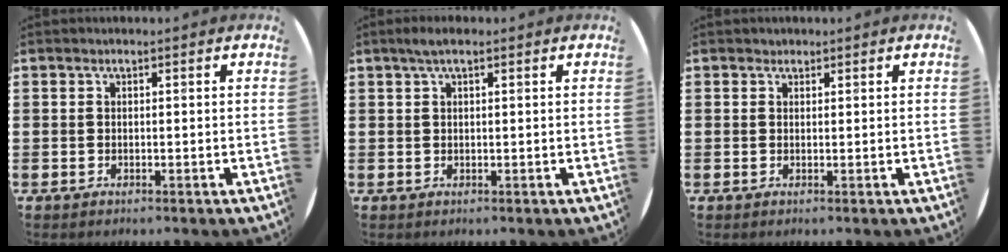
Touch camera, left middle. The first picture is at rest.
{"total": 1.6, "force": [1.0, 0.3, 1.3], "torque": [-0.025, 0.007, 0.015]}
{"total": 0.6, "force": [0.5, 0.2, -0.2], "torque": [0.004, 0.005, 0.009]}